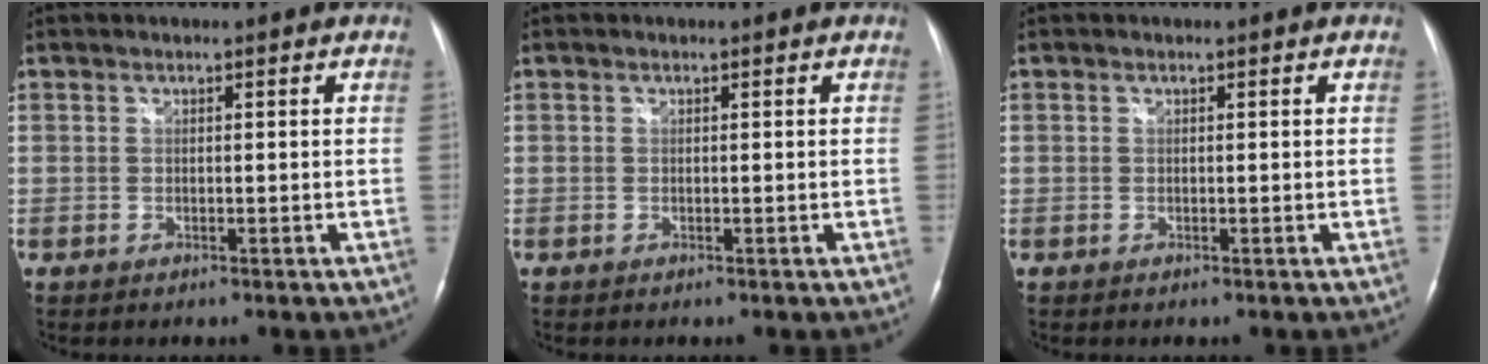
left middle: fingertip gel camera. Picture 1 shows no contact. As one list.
[{"total": 0.0}, {"total": 0.0}]